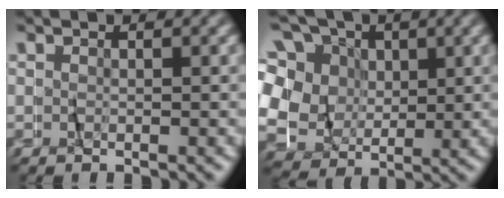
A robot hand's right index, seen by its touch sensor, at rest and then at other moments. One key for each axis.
{"total": 11.6, "fx": 1.7, "fy": 9.5, "fz": 6.4, "tx": -0.150, "ty": -0.003, "tz": 0.017}